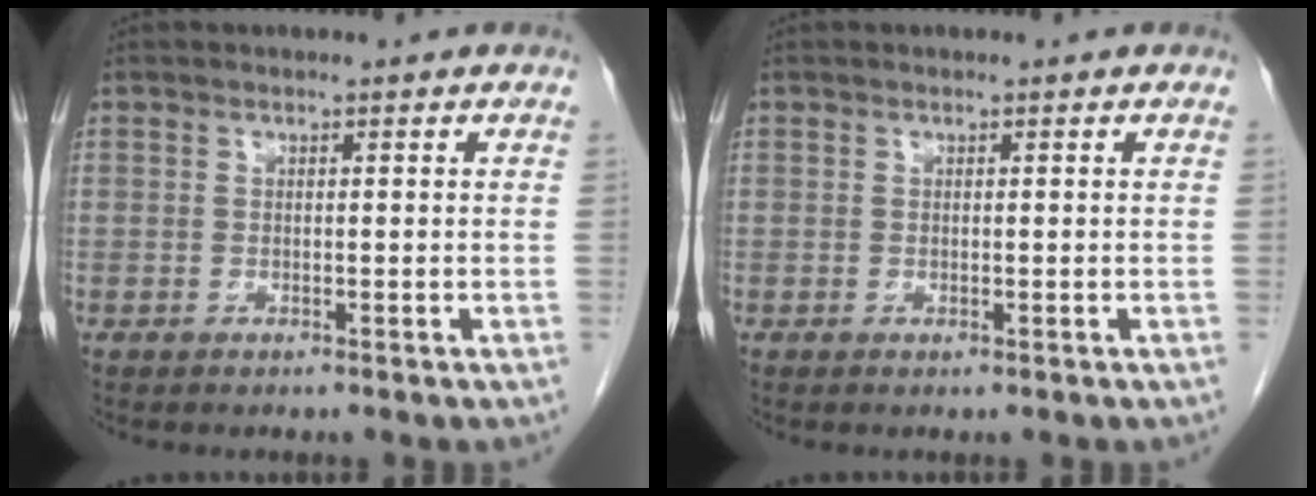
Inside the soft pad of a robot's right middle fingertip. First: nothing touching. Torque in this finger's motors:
{"motor_torque": [-0.18, -0.05, 0.06, -0.01]}